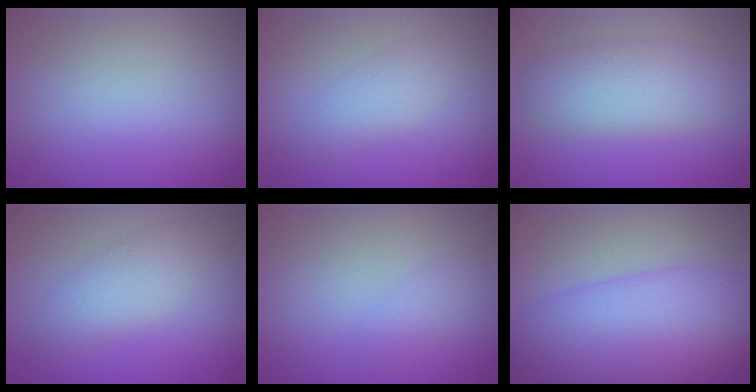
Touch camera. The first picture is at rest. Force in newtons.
{"total": 2.7, "press": 2.7, "slide": 0.2}
{"total": 4.5, "press": 4.5, "slide": 0.4}
{"total": 2.7, "press": 2.7, "slide": 0.1}
{"total": 1.1, "press": 1.1, "slide": 0.0}
{"total": 9.7, "press": 9.7, "slide": 0.1}